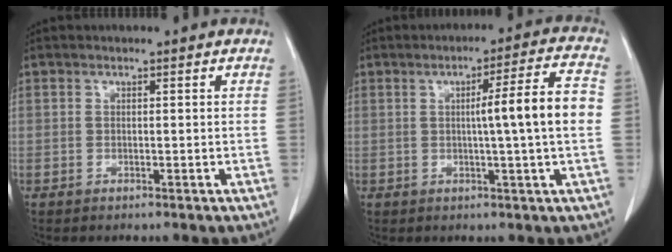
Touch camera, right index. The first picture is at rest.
{"total": 9.1, "force": [0.1, -0.8, 9.1], "torque": [-0.133, 0.009, 0.001]}